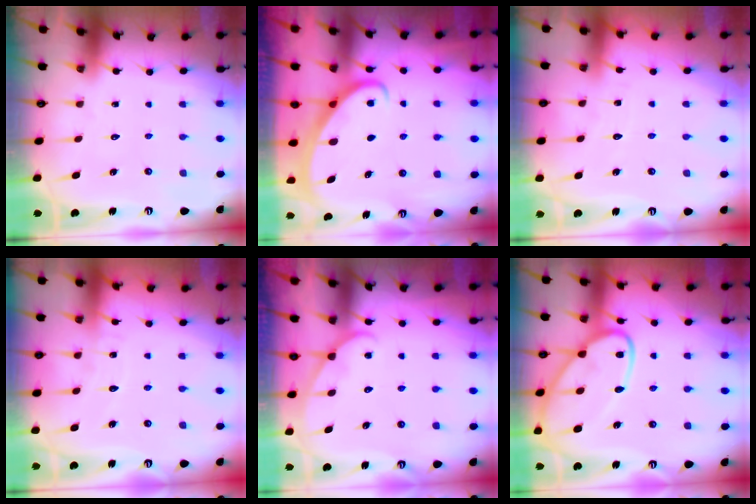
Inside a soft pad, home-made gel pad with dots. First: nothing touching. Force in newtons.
{"total": 2.9, "press": 2.8, "slide": 0.3}
{"total": 2.6, "press": 2.6, "slide": 0.2}
{"total": 4.6, "press": 4.6, "slide": 0.4}
{"total": 4.5, "press": 4.5, "slide": 0.4}
{"total": 17.3, "press": 17.2, "slide": 1.4}